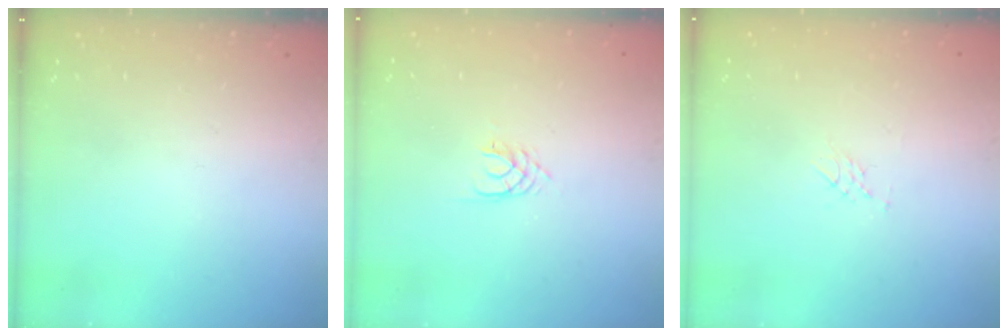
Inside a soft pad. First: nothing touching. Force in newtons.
{"total": 1.7, "press": 1.7, "slide": 0.2}
{"total": 3.5, "press": 3.3, "slide": 1.1}